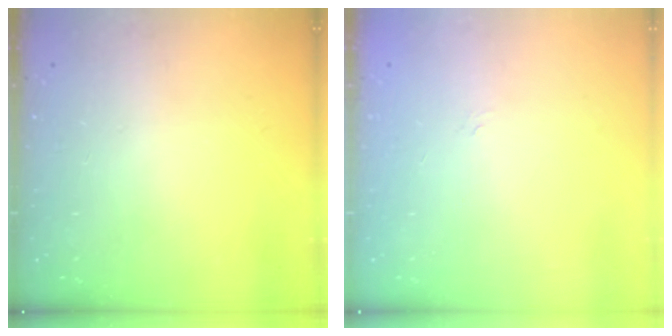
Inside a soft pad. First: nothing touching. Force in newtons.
{"total": 2.3, "press": 2.0, "slide": 1.1}